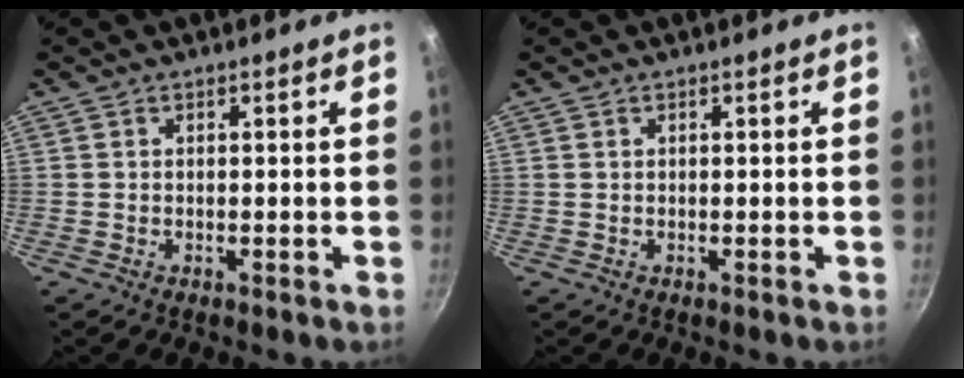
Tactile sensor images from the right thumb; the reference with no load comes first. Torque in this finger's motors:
{"motor_torque": [0.06, 0.03, -0.08, 0.02, 0.00]}